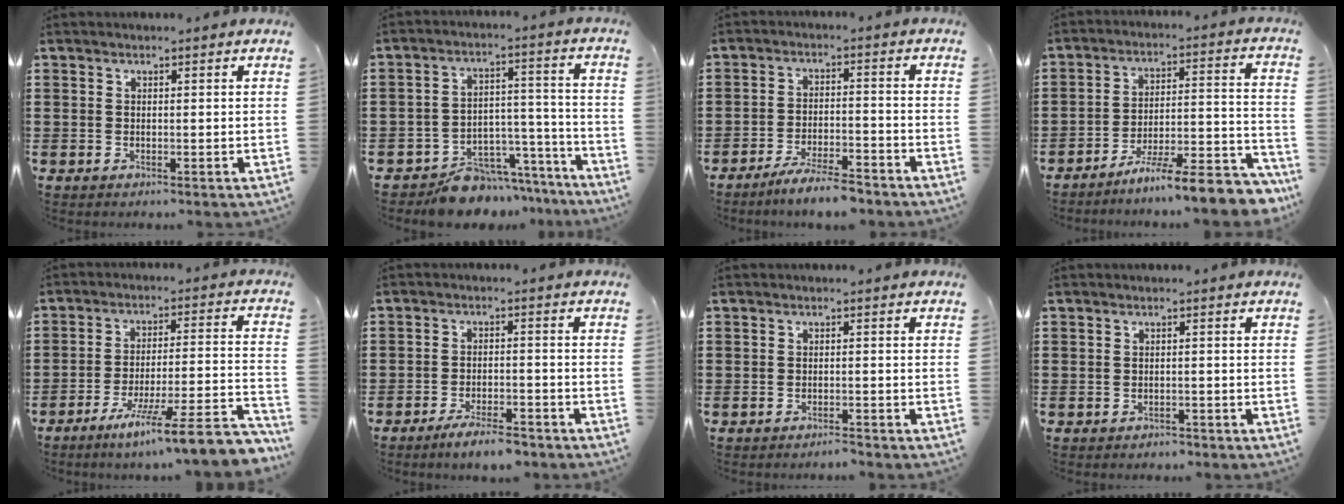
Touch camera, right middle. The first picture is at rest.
{"total": 8.3, "force": [-7.6, 3.0, 1.3], "torque": [-0.009, 0.041, -0.141]}
{"total": 5.6, "force": [-5.0, 0.2, 2.4], "torque": [-0.053, -0.008, -0.097]}
{"total": 10.1, "force": [-8.7, -0.1, 5.1], "torque": [-0.069, 0.011, -0.166]}
{"total": 10.7, "force": [-8.1, -0.2, 6.9], "torque": [-0.105, -0.001, -0.152]}
{"total": 4.5, "force": [-3.9, 0.6, 2.2], "torque": [-0.041, 0.001, -0.074]}
{"total": 1.2, "force": [-1.2, 0.0, 0.3], "torque": [-0.008, -0.002, -0.023]}
{"total": 1.0, "force": [-1.0, 0.3, -0.1], "torque": [-0.002, 0.002, -0.022]}